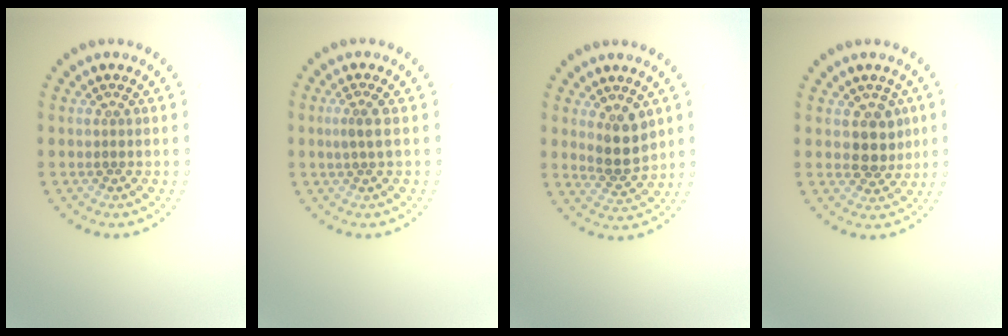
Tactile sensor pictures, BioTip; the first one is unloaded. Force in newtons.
{"total": 1.5, "press": 0.9, "slide": 1.1}
{"total": 3.6, "press": 3.4, "slide": 1.4}
{"total": 2.7, "press": 2.5, "slide": 1.2}